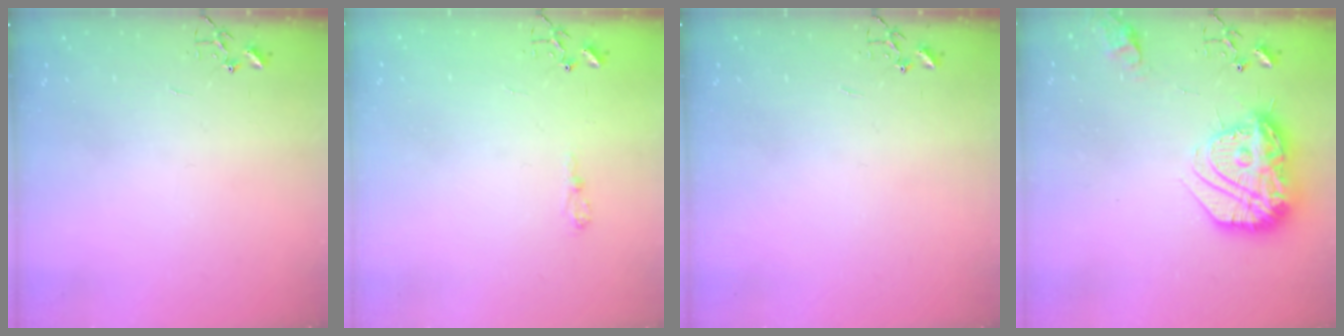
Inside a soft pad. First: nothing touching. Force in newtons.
{"total": 6.0, "press": 6.0, "slide": 0.7}
{"total": 0.0}
{"total": 20.7, "press": 20.6, "slide": 1.5}